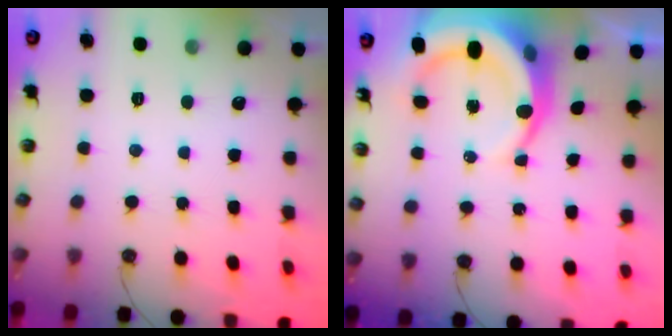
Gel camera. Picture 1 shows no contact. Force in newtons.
{"total": 12.2, "press": 12.0, "slide": 2.3}